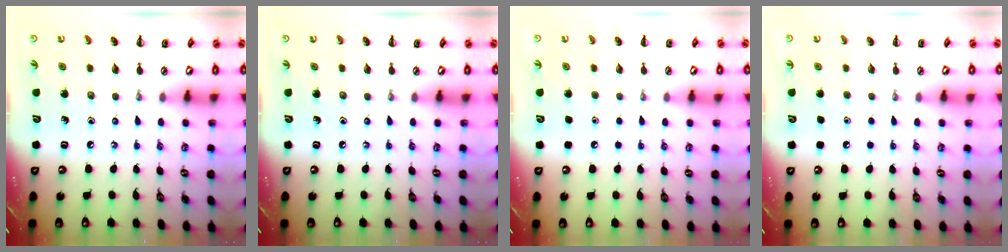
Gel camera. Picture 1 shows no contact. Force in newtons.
{"total": 0.0}
{"total": 1.6, "press": 1.6, "slide": 0.1}
{"total": 1.8, "press": 1.8, "slide": 0.1}